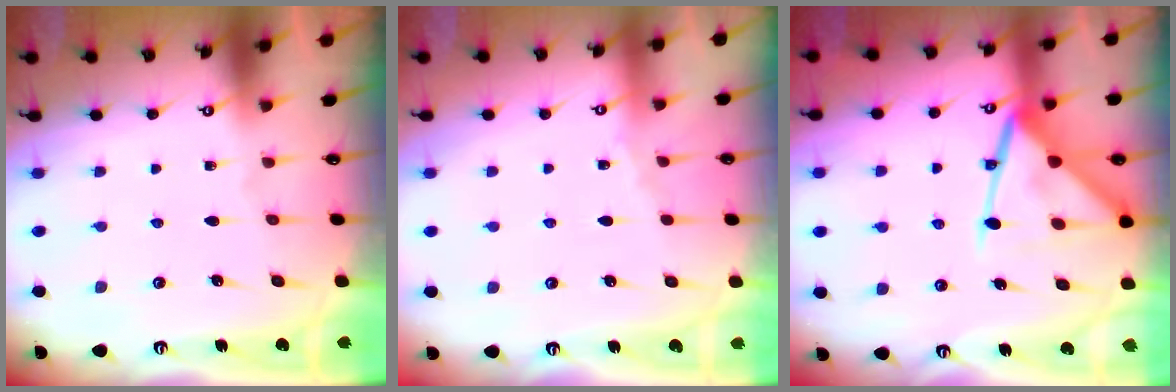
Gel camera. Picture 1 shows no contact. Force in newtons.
{"total": 1.8, "press": 1.8, "slide": 0.4}
{"total": 13.3, "press": 13.2, "slide": 1.3}